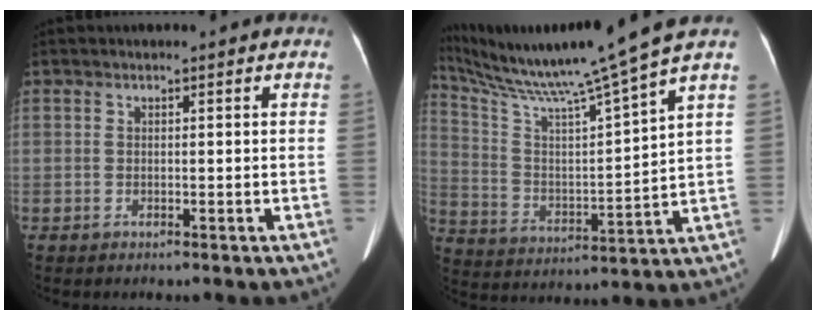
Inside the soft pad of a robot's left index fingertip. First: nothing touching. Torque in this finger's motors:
{"motor_torque": [-0.86, -1.28, -0.03, 0.03]}